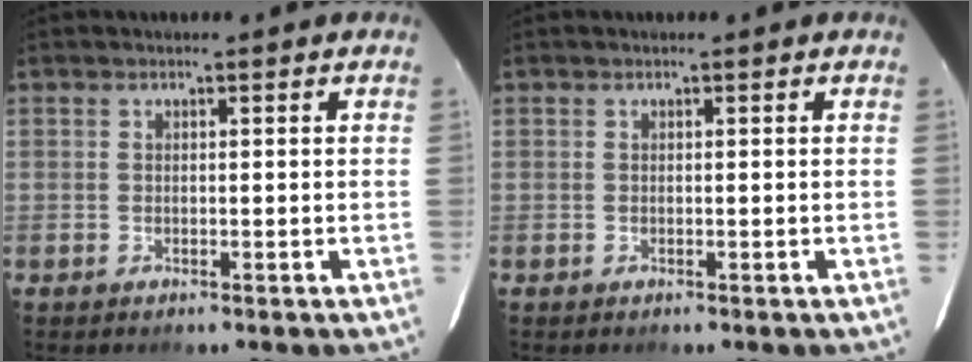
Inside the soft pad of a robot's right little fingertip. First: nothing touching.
{"total": 0.0}